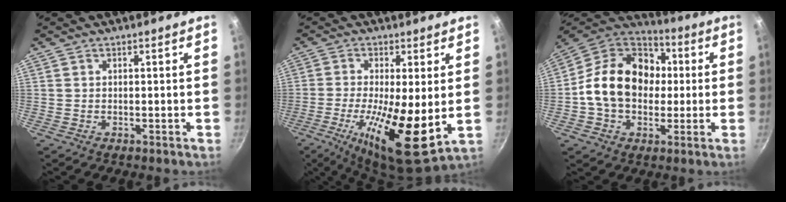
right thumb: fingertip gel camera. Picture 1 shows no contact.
{"total": 15.0, "force": [-1.9, 4.3, 14.3], "torque": [-0.253, -0.020, -0.031]}
{"total": 19.8, "force": [0.5, 15.1, 12.8], "torque": [-0.186, 0.037, -0.004]}